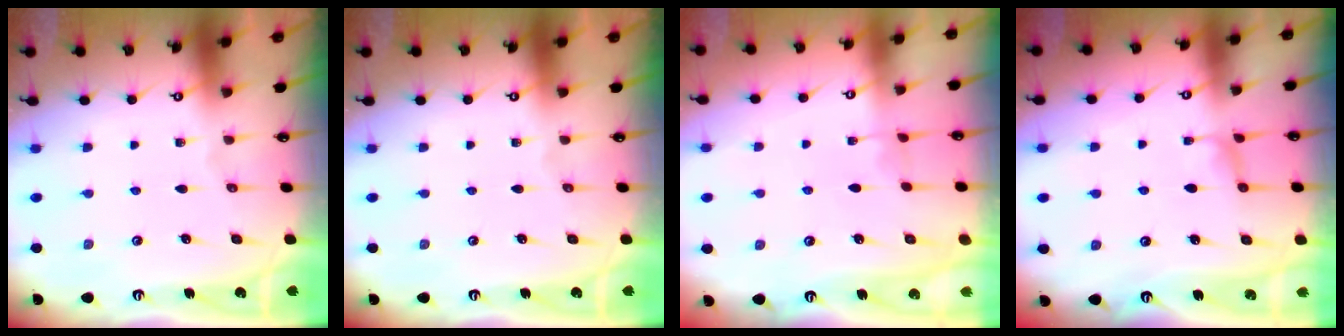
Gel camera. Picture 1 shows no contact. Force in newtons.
{"total": 0.0}
{"total": 3.3, "press": 3.3, "slide": 0.1}
{"total": 0.8, "press": 0.3, "slide": 0.7}